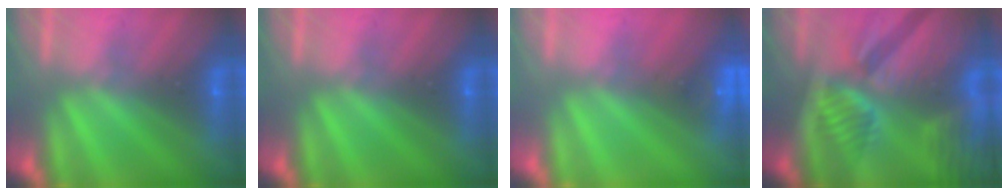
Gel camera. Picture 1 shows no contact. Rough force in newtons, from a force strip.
{"total": 0.0}
{"total": 4.8}
{"total": 8.8}